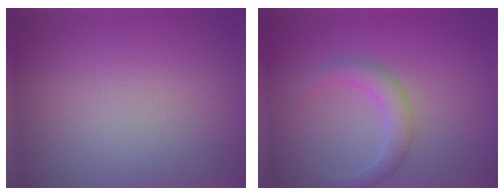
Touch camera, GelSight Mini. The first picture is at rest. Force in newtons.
{"total": 2.4, "press": 2.4, "slide": 0.1}